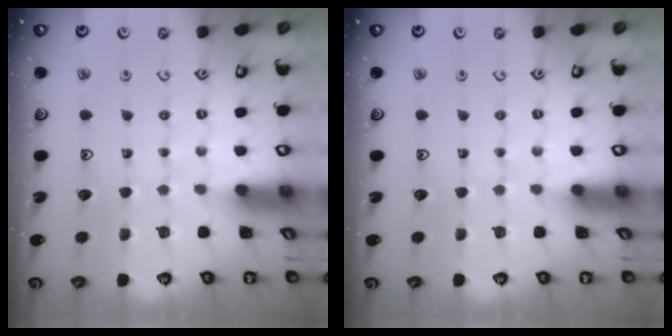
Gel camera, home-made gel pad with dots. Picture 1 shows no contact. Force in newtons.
{"total": 0.0}